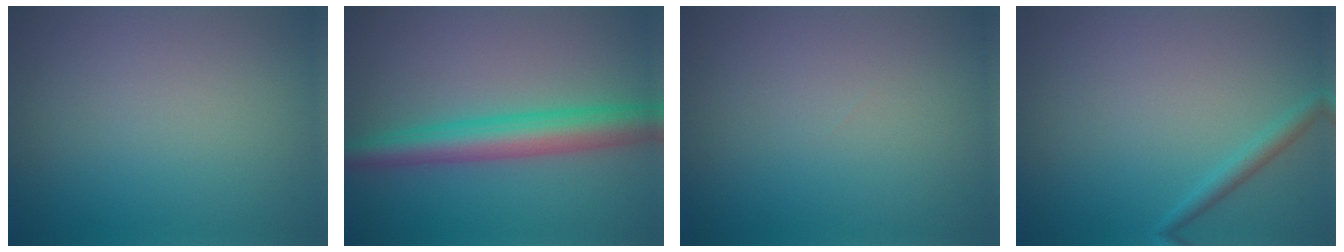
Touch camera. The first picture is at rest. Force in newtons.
{"total": 5.3, "press": 5.3, "slide": 0.2}
{"total": 0.0}
{"total": 1.4, "press": 1.4, "slide": 0.1}